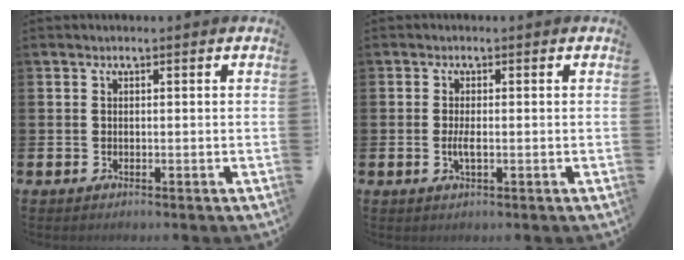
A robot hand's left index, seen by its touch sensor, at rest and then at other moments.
{"total": 1.8, "force": [-0.2, 0.5, 1.7], "torque": [-0.034, 0.000, -0.004]}